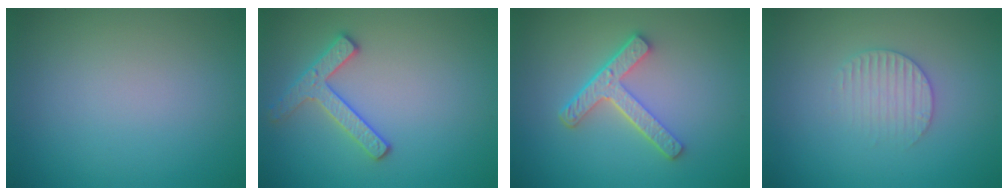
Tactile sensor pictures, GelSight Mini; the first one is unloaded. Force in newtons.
{"total": 2.5, "press": 2.5, "slide": 0.4}
{"total": 4.4, "press": 3.3, "slide": 2.9}
{"total": 2.2, "press": 2.1, "slide": 0.5}